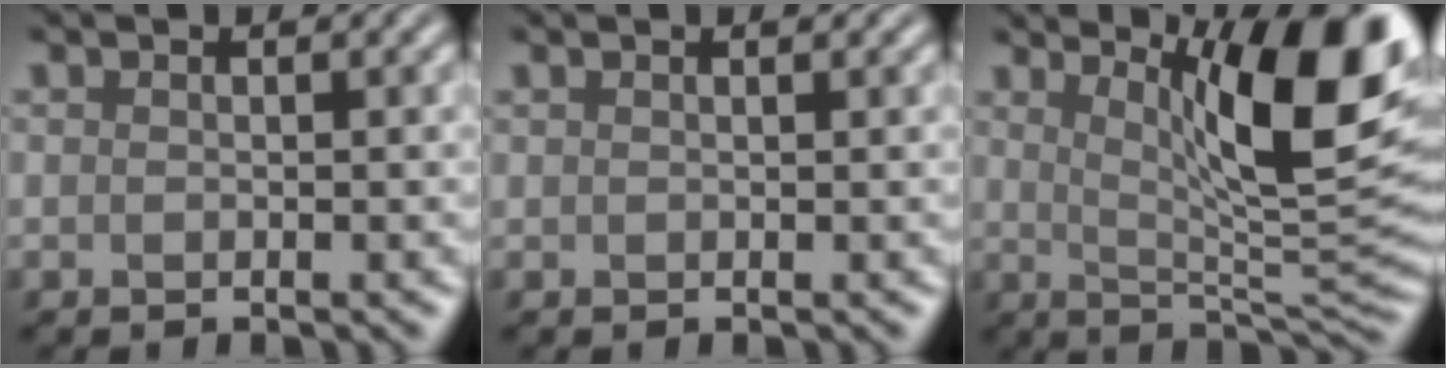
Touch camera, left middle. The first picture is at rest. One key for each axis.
{"total": 1.6, "fx": 1.2, "fy": 0.7, "fz": 0.9, "tx": -0.001, "ty": 0.010, "tz": -0.003}
{"total": 11.8, "fx": 4.0, "fy": 2.5, "fz": 10.8, "tx": -0.133, "ty": 0.001, "tz": 0.071}